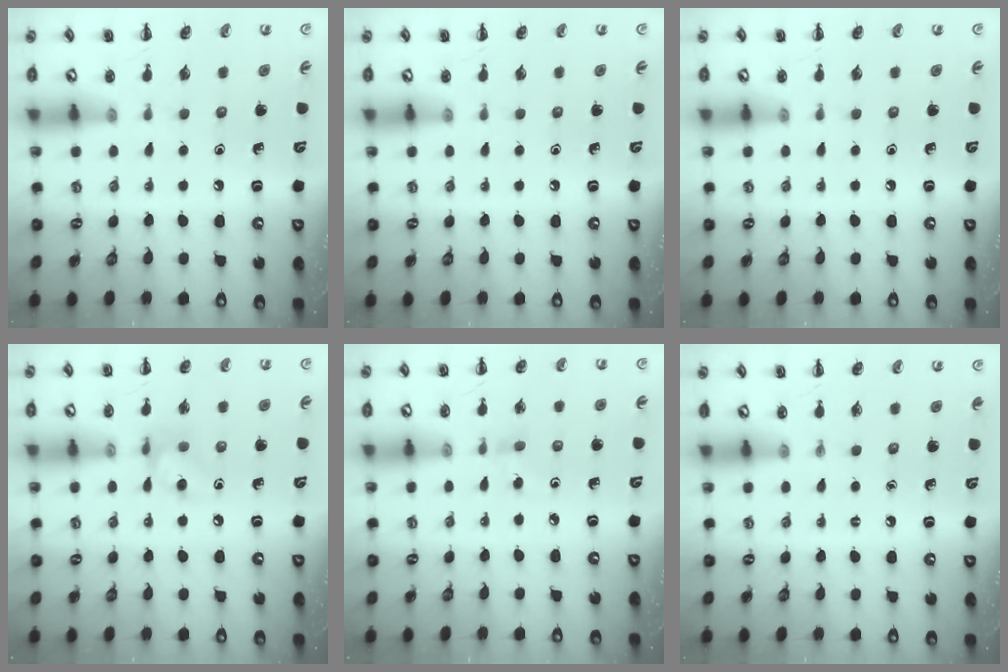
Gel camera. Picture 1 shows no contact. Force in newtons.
{"total": 0.0}
{"total": 0.0}
{"total": 6.9, "press": 6.8, "slide": 0.8}
{"total": 2.6, "press": 2.4, "slide": 1.1}
{"total": 0.0}